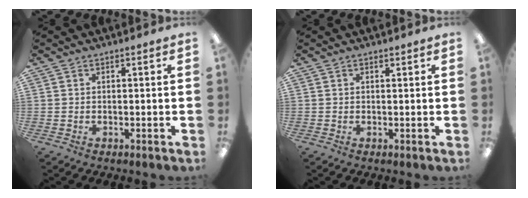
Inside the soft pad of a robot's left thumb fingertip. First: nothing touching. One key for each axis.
{"total": 0.6, "fx": 0.5, "fy": 0.2, "fz": 0.2, "tx": 0.004, "ty": -0.004, "tz": 0.008}